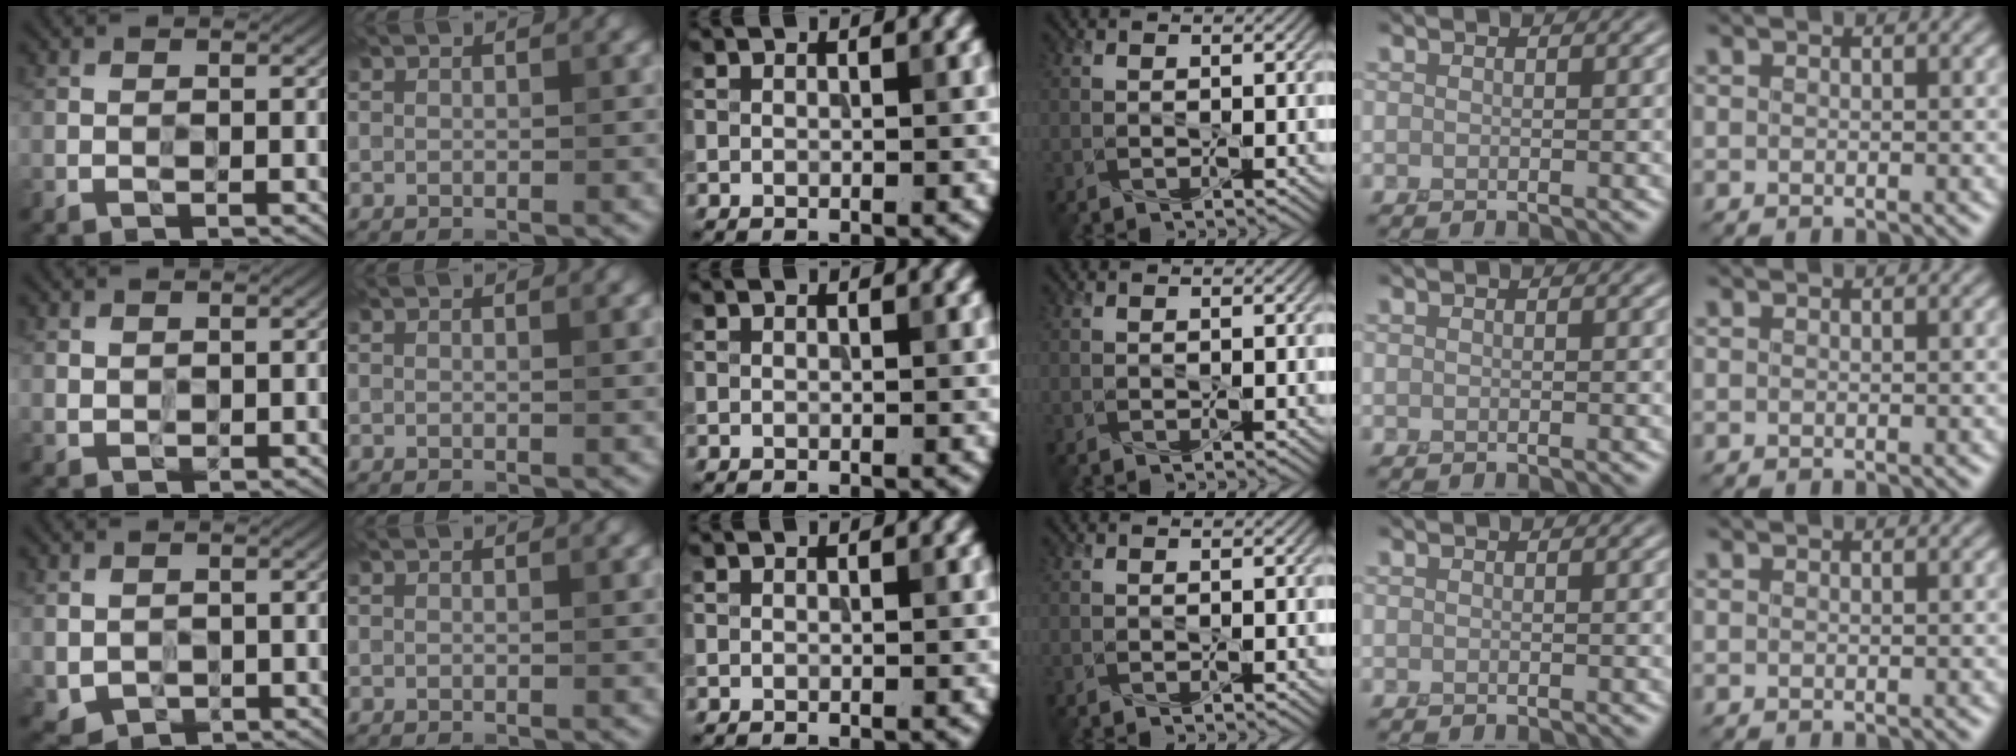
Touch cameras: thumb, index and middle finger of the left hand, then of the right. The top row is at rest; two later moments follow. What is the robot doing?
{"motion": "screw", "object": "spray bottle"}